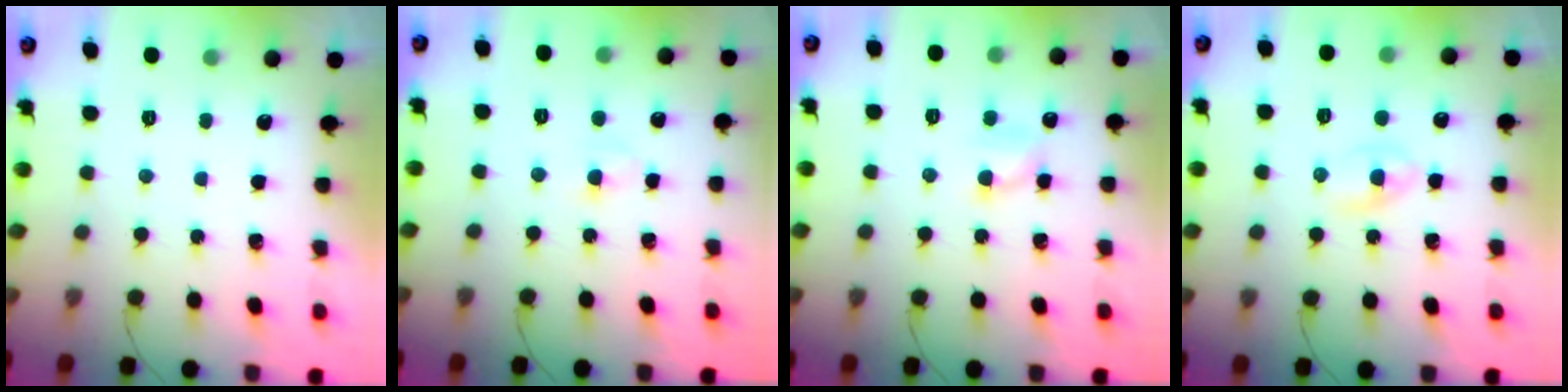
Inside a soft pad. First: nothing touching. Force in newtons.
{"total": 2.9, "press": 2.7, "slide": 0.9}
{"total": 5.3, "press": 5.2, "slide": 0.7}
{"total": 1.9, "press": 1.7, "slide": 0.8}